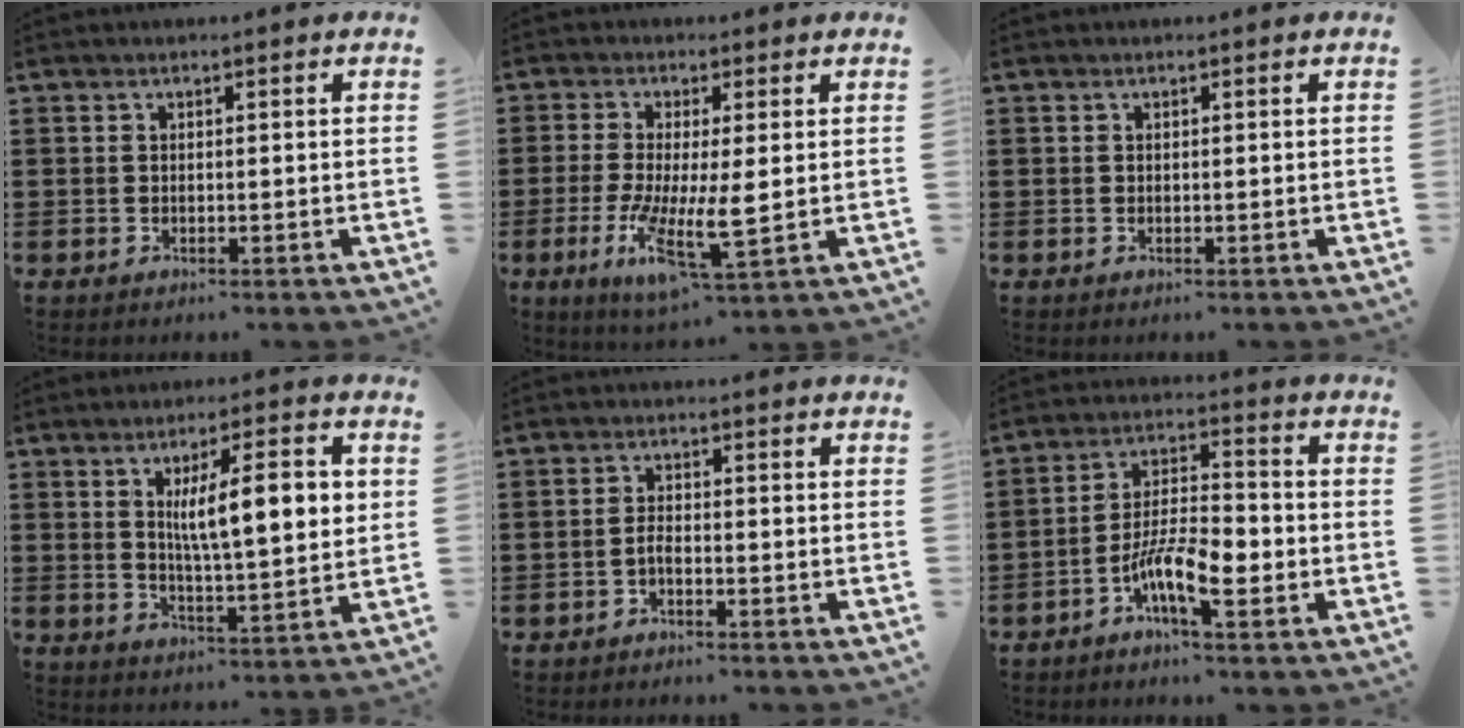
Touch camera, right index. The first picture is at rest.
{"total": 8.2, "force": [-1.2, 1.7, 7.9], "torque": [-0.151, -0.021, -0.020]}
{"total": 0.0}
{"total": 10.0, "force": [2.7, 2.4, 9.3], "torque": [-0.156, -0.003, 0.039]}
{"total": 1.7, "force": [-1.2, 0.3, 1.2], "torque": [-0.031, -0.002, -0.024]}
{"total": 9.0, "force": [-3.8, 2.6, 7.7], "torque": [-0.160, -0.006, -0.073]}